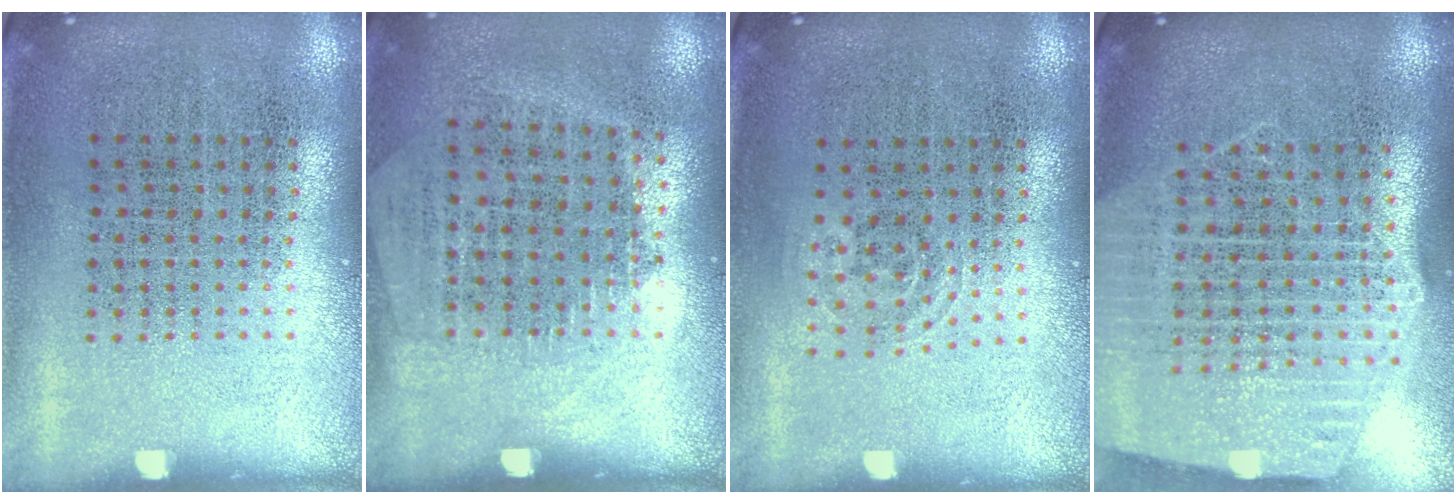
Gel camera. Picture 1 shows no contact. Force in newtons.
{"total": 1.3, "press": 1.1, "slide": 0.6}
{"total": 0.7, "press": 0.5, "slide": 0.5}
{"total": 2.6, "press": 2.2, "slide": 1.4}